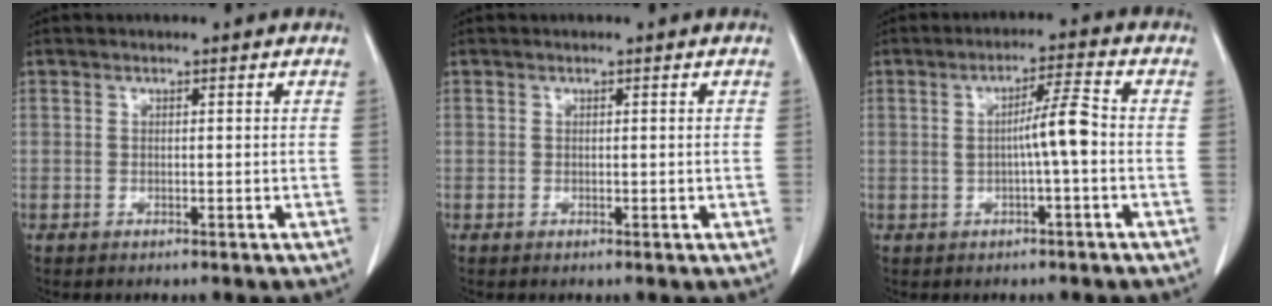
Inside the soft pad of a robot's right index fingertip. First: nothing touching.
{"total": 0.6, "force": [0.1, 0.3, 0.5], "torque": [-0.007, -0.002, 0.003]}
{"total": 5.2, "force": [-0.5, -0.1, 5.2], "torque": [-0.084, 0.009, -0.009]}